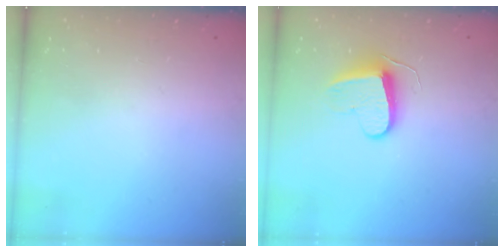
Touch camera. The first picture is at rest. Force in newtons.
{"total": 9.1, "press": 9.1, "slide": 0.7}